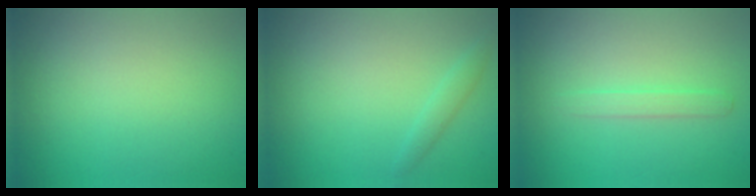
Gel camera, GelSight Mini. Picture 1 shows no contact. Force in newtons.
{"total": 1.0, "press": 1.0, "slide": 0.1}
{"total": 1.3, "press": 1.3, "slide": 0.1}